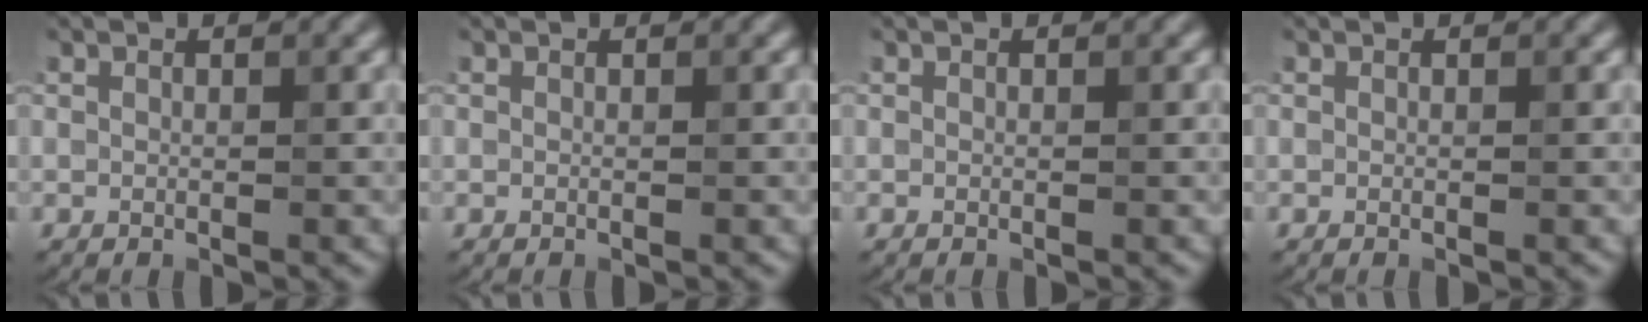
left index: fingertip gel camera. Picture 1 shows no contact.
{"total": 0.0}
{"total": 0.0}
{"total": 0.0}